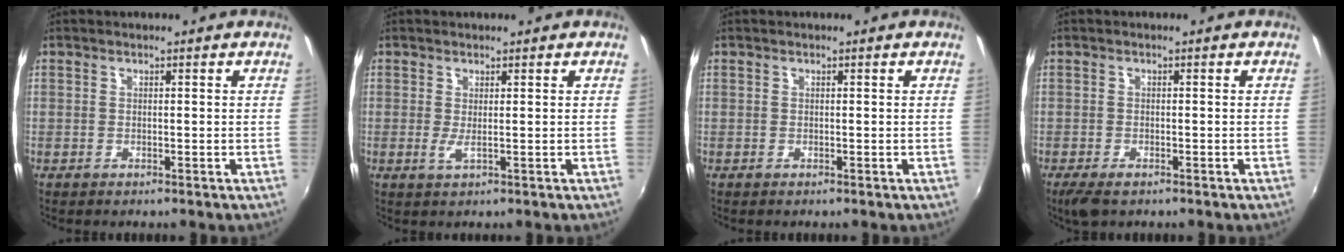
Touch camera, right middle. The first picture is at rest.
{"total": 1.5, "force": [0.2, 0.0, 1.5], "torque": [-0.028, -0.005, 0.002]}
{"total": 0.0}
{"total": 3.9, "force": [-2.6, 1.4, 2.4], "torque": [-0.056, -0.017, -0.046]}